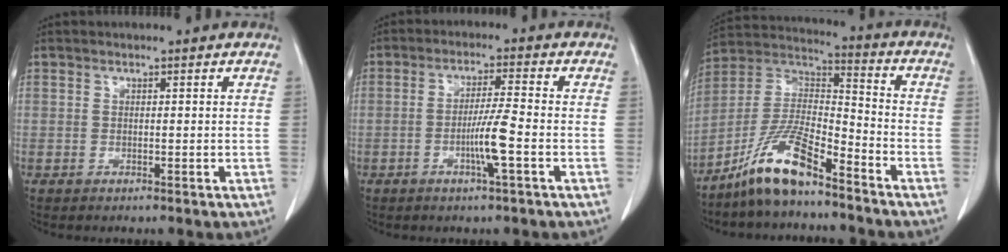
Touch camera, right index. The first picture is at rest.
{"total": 5.5, "force": [-1.8, -0.5, 5.2], "torque": [-0.103, -0.005, -0.034]}
{"total": 12.2, "force": [-9.0, 2.0, 8.1], "torque": [-0.170, 0.009, -0.172]}